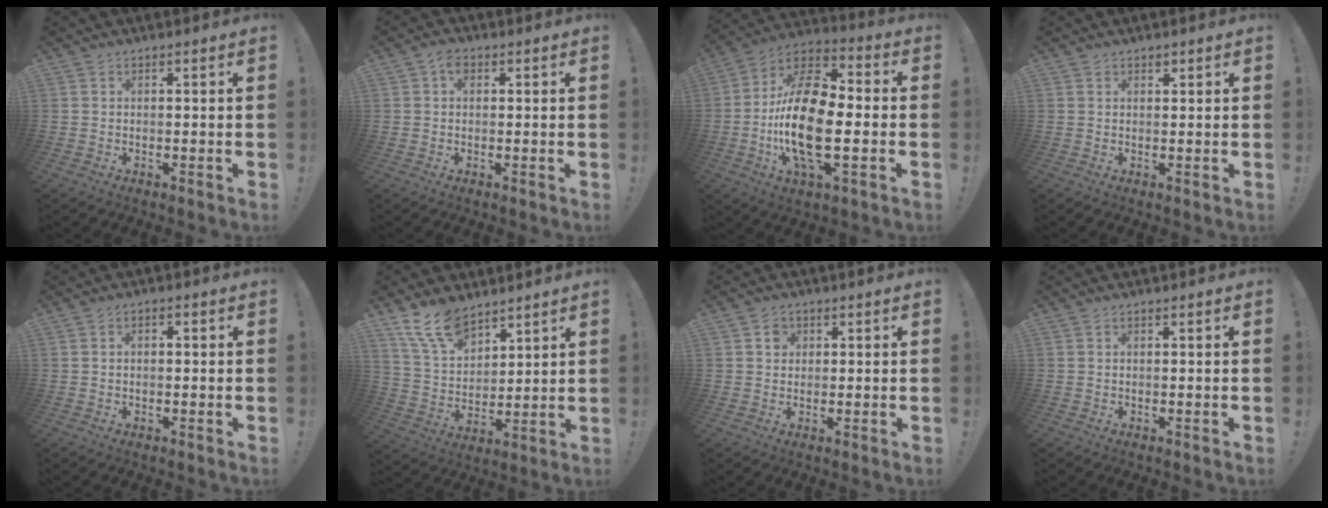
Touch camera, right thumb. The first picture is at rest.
{"total": 3.1, "force": [1.0, 2.1, 2.1], "torque": [-0.034, 0.003, 0.016]}
{"total": 22.0, "force": [-3.5, 10.6, 19.0], "torque": [-0.375, 0.015, -0.059]}
{"total": 0.9, "force": [0.7, 0.6, 0.2], "torque": [-0.005, 0.000, 0.013]}
{"total": 1.4, "force": [-0.6, 0.8, 0.9], "torque": [-0.024, 0.008, -0.011]}
{"total": 12.7, "force": [9.6, 6.2, 5.6], "torque": [-0.120, -0.052, 0.185]}
{"total": 2.8, "force": [0.7, 2.5, 1.0], "torque": [-0.004, -0.003, 0.009]}
{"total": 0.0}